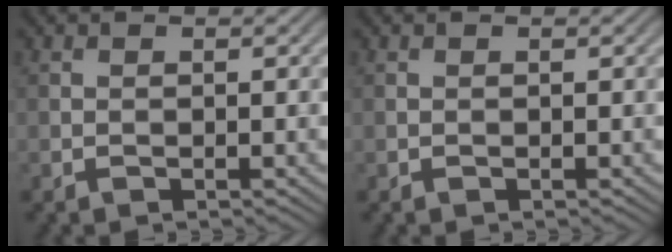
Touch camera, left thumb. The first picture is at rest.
{"total": 0.0}